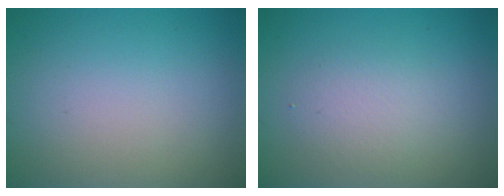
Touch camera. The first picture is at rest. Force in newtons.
{"total": 2.5, "press": 2.5, "slide": 0.2}